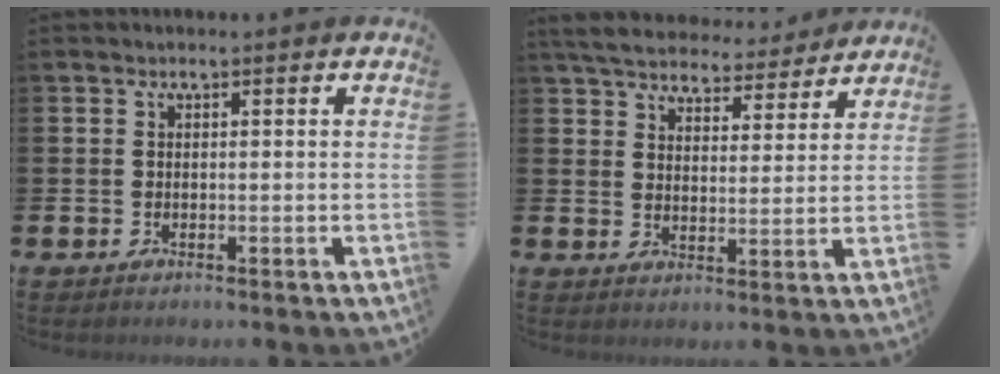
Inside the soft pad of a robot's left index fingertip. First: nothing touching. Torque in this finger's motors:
{"motor_torque": [1.03, -1.11, 0.49, 0.13]}